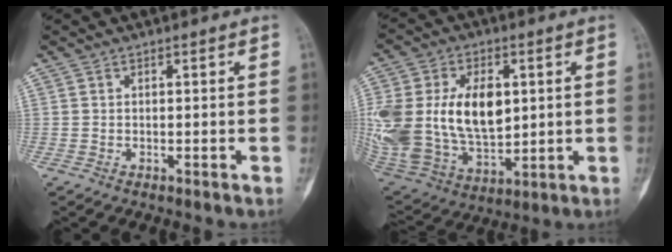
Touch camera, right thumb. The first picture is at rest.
{"total": 26.1, "force": [3.7, 16.6, 19.8], "torque": [-0.419, 0.002, 0.085]}